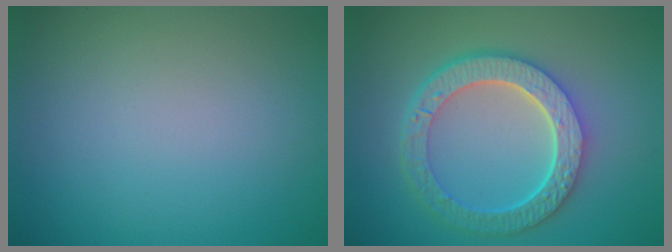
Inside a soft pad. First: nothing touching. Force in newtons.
{"total": 6.4, "press": 4.9, "slide": 4.0}